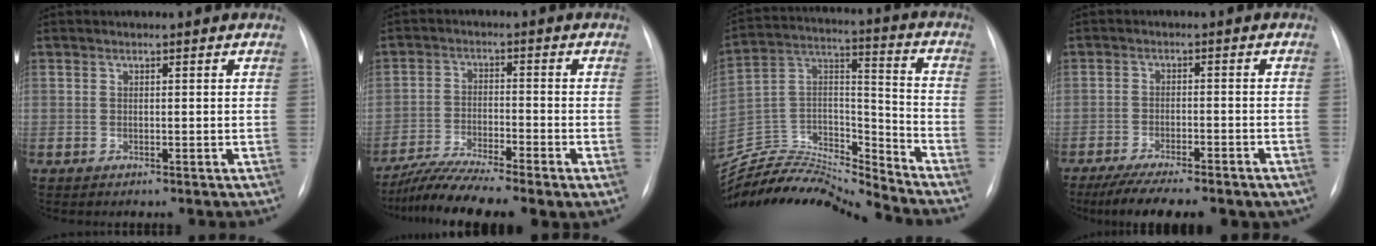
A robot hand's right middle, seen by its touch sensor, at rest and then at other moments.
{"total": 8.7, "force": [-6.8, 0.3, 5.4], "torque": [-0.104, -0.019, -0.123]}
{"total": 20.5, "force": [-20.0, 0.5, 4.5], "torque": [-0.083, 0.028, -0.349]}
{"total": 12.9, "force": [-10.1, 3.3, 7.4], "torque": [-0.119, -0.011, -0.147]}